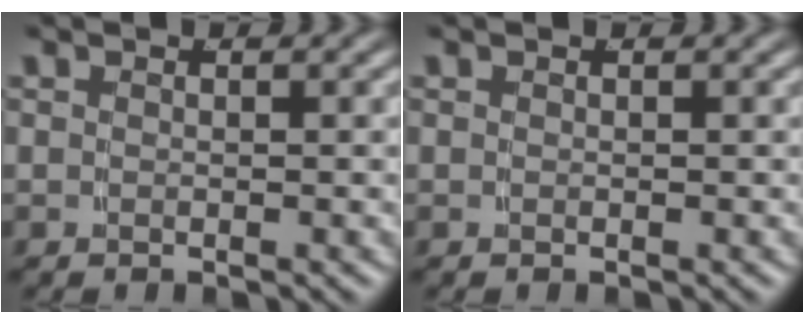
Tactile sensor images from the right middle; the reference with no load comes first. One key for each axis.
{"total": 0.0}